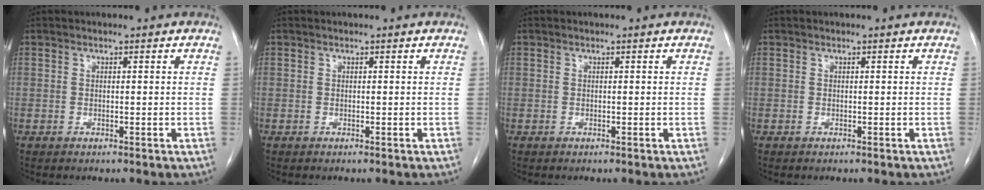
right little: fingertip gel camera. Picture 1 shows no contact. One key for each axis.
{"total": 0.0}
{"total": 0.0}
{"total": 0.0}